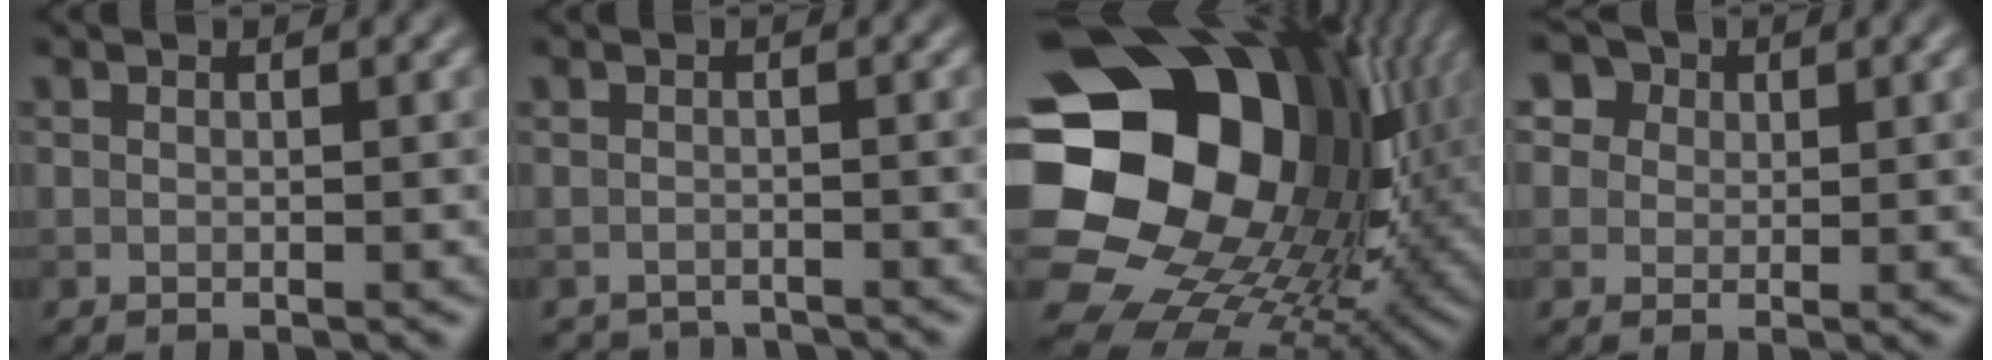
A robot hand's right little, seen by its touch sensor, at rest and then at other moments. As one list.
[{"total": 2.1, "force": [-2.1, 0.3, -0.3], "torque": [0.014, -0.006, -0.033]}, {"total": 23.4, "force": [3.3, 18.7, 13.6], "torque": [-0.287, -0.016, 0.049]}, {"total": 5.6, "force": [3.0, 4.2, 2.1], "torque": [-0.043, 0.016, 0.034]}]